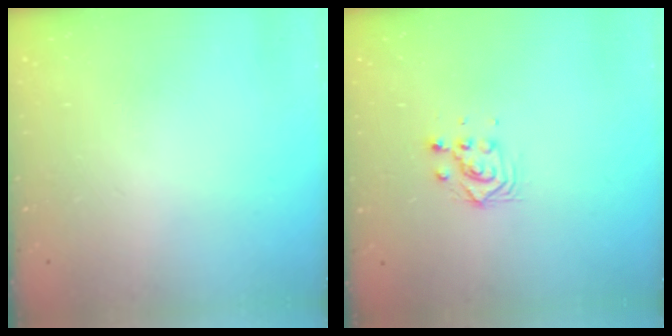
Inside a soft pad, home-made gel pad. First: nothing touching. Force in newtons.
{"total": 3.7, "press": 3.7, "slide": 0.2}